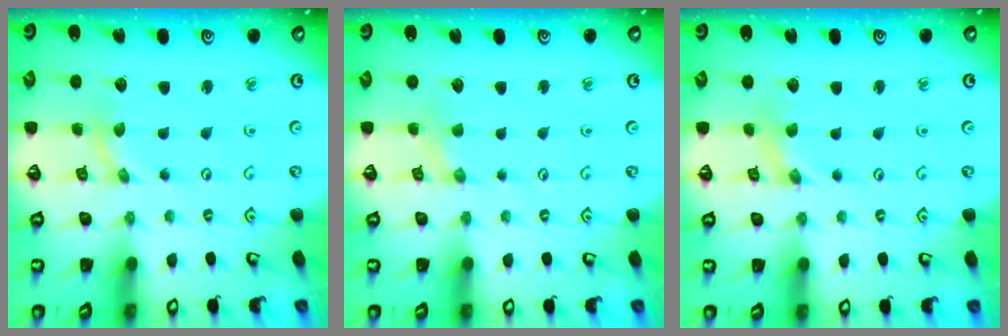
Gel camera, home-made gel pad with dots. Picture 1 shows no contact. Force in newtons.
{"total": 1.9, "press": 1.8, "slide": 0.3}
{"total": 0.9, "press": 0.9, "slide": 0.2}